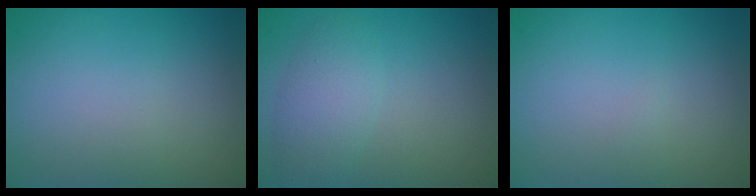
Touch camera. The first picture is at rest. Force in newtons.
{"total": 2.9, "press": 2.9, "slide": 0.0}
{"total": 0.0}